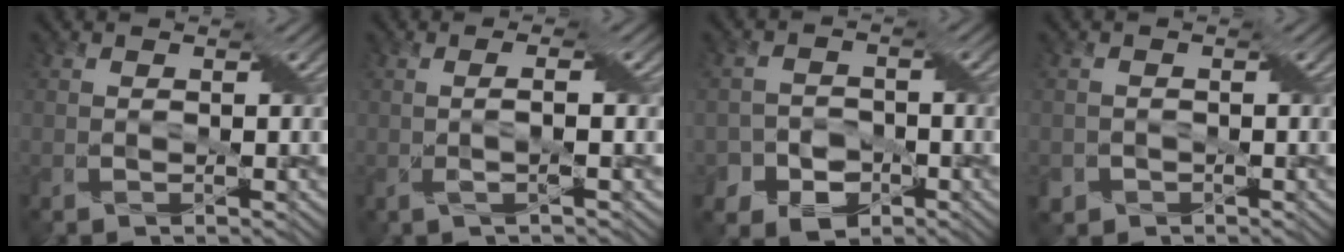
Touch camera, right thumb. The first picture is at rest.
{"total": 2.2, "force": [-0.2, 0.0, 2.2], "torque": [-0.045, 0.008, -0.008]}
{"total": 4.9, "force": [-2.7, 3.7, 1.8], "torque": [-0.020, 0.003, -0.049]}
{"total": 1.6, "force": [-0.9, 1.3, 0.2], "torque": [-0.003, -0.003, -0.019]}